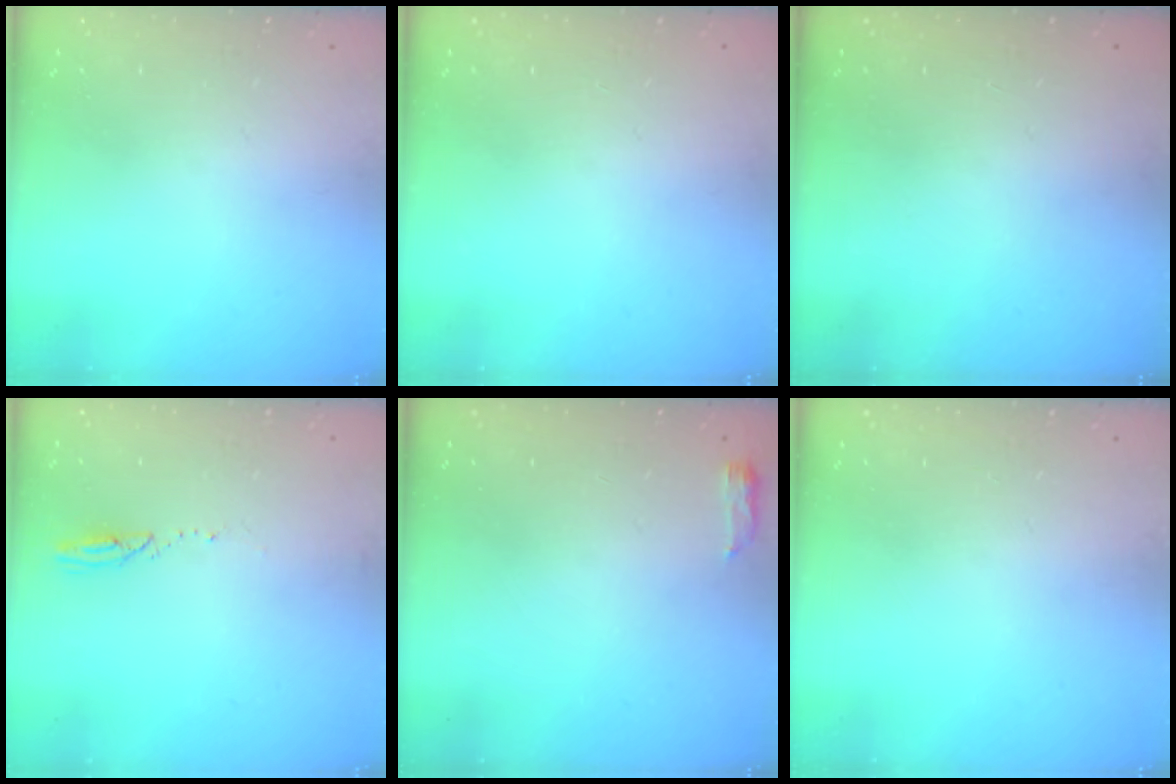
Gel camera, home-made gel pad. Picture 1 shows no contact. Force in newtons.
{"total": 0.0}
{"total": 0.0}
{"total": 2.4, "press": 2.4, "slide": 0.3}
{"total": 3.7, "press": 3.5, "slide": 1.3}
{"total": 0.0}